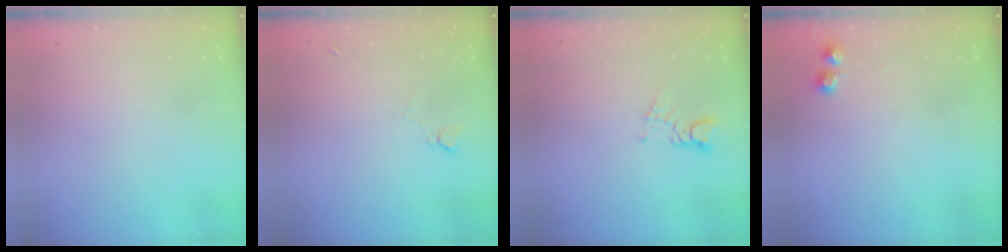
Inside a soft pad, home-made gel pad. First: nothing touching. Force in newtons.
{"total": 4.2, "press": 4.2, "slide": 0.6}
{"total": 2.8, "press": 2.8, "slide": 0.3}
{"total": 5.7, "press": 5.6, "slide": 0.8}